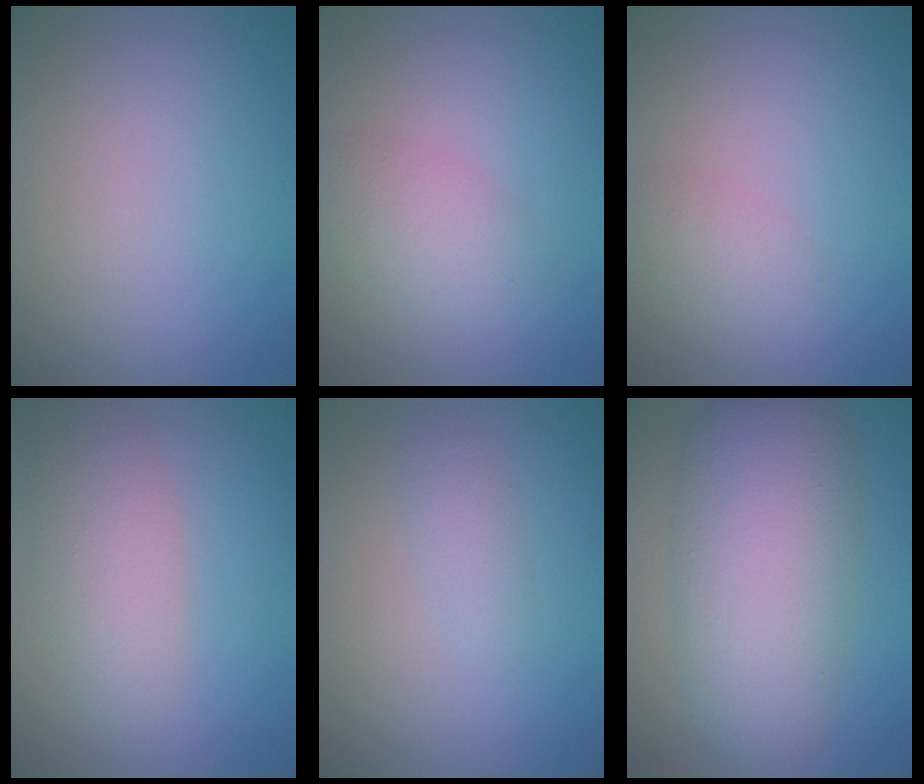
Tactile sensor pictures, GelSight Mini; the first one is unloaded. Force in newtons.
{"total": 2.3, "press": 2.3, "slide": 0.2}
{"total": 1.6, "press": 1.6, "slide": 0.1}
{"total": 4.2, "press": 4.2, "slide": 0.2}
{"total": 1.4, "press": 1.4, "slide": 0.0}
{"total": 9.6, "press": 9.6, "slide": 0.1}